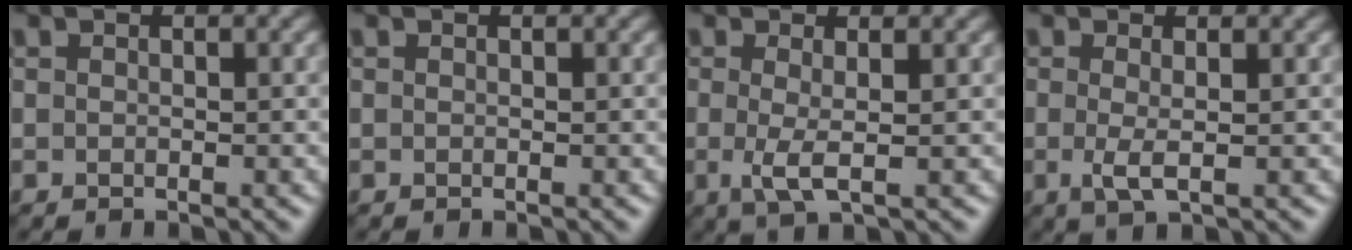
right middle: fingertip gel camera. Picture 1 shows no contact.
{"total": 0.0}
{"total": 2.4, "force": [-0.1, 0.4, 2.3], "torque": [-0.051, -0.004, -0.002]}
{"total": 2.0, "force": [-0.2, 0.4, 1.9], "torque": [-0.042, -0.004, -0.004]}